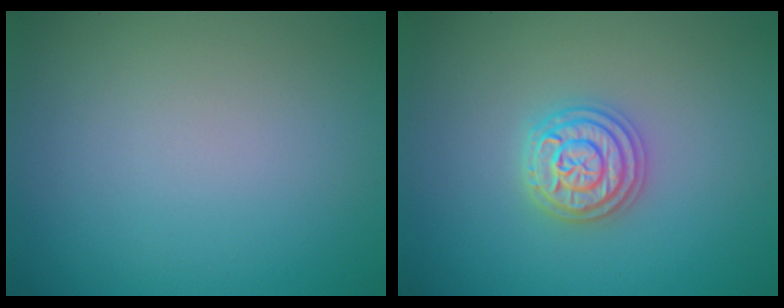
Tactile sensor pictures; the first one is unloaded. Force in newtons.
{"total": 3.6, "press": 3.6, "slide": 0.5}